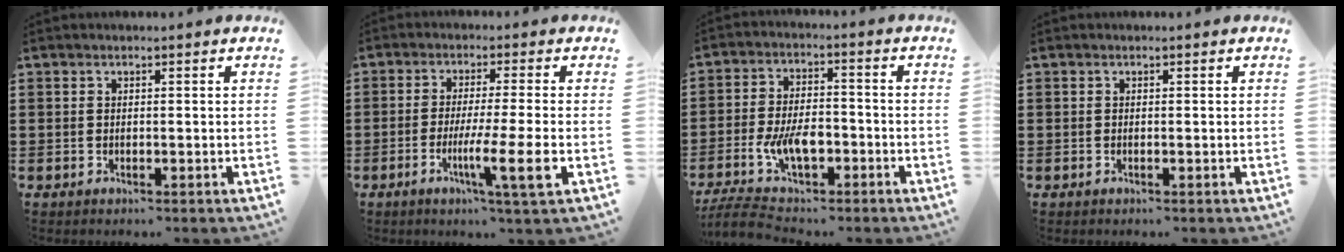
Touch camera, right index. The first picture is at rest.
{"total": 8.7, "force": [-2.6, -0.2, 8.2], "torque": [-0.142, -0.018, -0.045]}
{"total": 8.1, "force": [-3.7, 3.9, 6.1], "torque": [-0.132, 0.001, -0.069]}
{"total": 0.0}